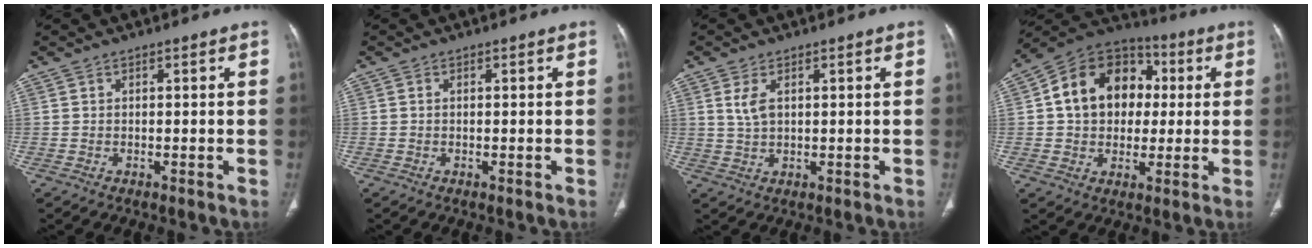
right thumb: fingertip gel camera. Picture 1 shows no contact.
{"total": 0.0}
{"total": 3.5, "force": [1.2, 1.8, 2.7], "torque": [-0.059, -0.003, 0.029]}
{"total": 17.0, "force": [2.3, 13.1, 10.5], "torque": [-0.133, 0.024, 0.028]}